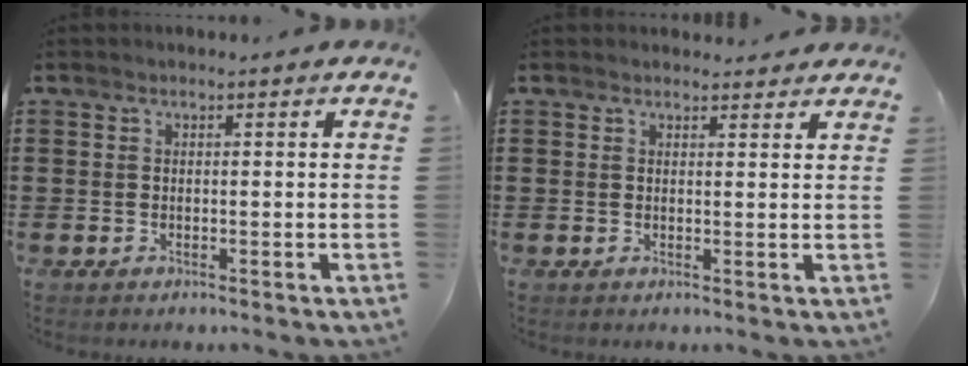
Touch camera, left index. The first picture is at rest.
{"total": 1.6, "force": [1.5, 0.4, 0.1], "torque": [0.001, 0.000, 0.028]}